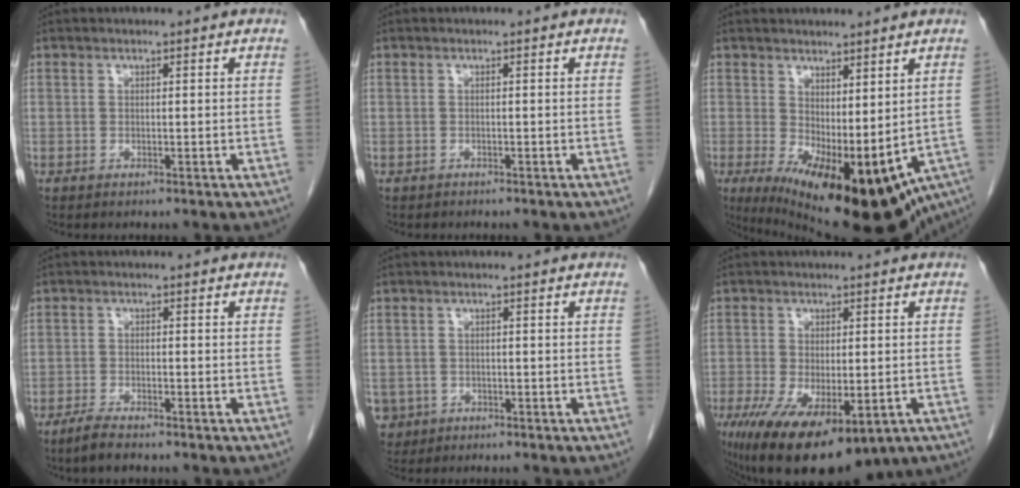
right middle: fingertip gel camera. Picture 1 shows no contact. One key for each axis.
{"total": 0.7, "fx": -0.6, "fy": 0.3, "fz": 0.0, "tx": -0.013, "ty": 0.000, "tz": -0.011}
{"total": 20.6, "fx": -5.9, "fy": 8.5, "fz": 17.9, "tx": -0.270, "ty": -0.033, "tz": -0.059}
{"total": 3.1, "fx": -2.5, "fy": 0.6, "fz": 1.8, "tx": -0.042, "ty": -0.005, "tz": -0.045}
{"total": 4.3, "fx": -2.2, "fy": 3.7, "fz": 0.6, "tx": -0.015, "ty": 0.005, "tz": -0.033}
{"total": 17.1, "fx": -10.0, "fy": 7.2, "fz": 11.8, "tx": -0.203, "ty": -0.033, "tz": -0.139}